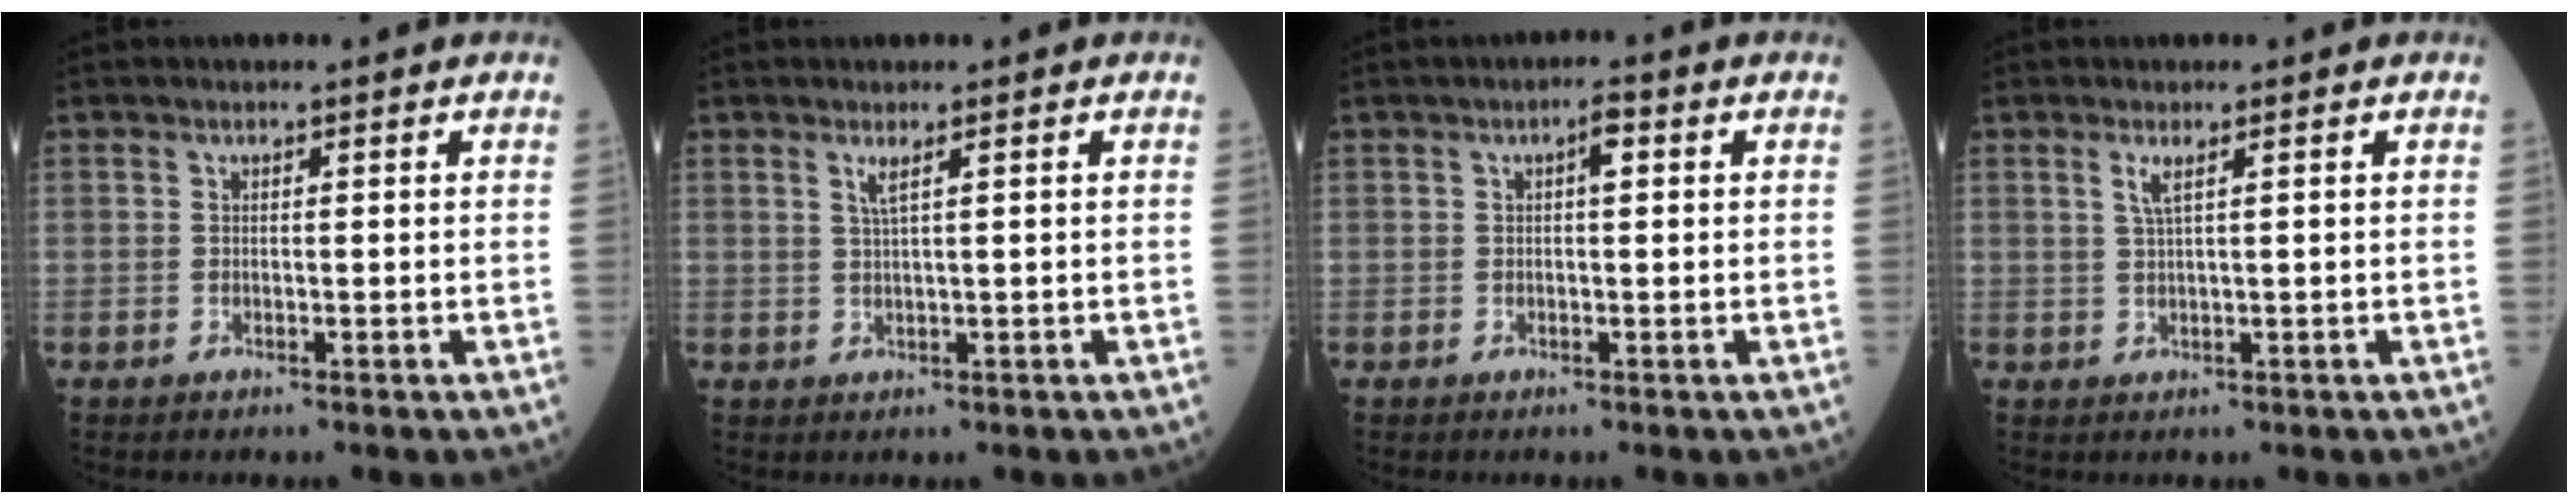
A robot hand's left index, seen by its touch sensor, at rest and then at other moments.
{"total": 1.5, "force": [0.7, -0.3, 1.3], "torque": [-0.028, -0.006, 0.014]}
{"total": 1.9, "force": [0.4, 0.5, 1.8], "torque": [-0.028, 0.003, 0.003]}
{"total": 1.8, "force": [0.7, -0.1, 1.7], "torque": [-0.037, -0.003, 0.015]}